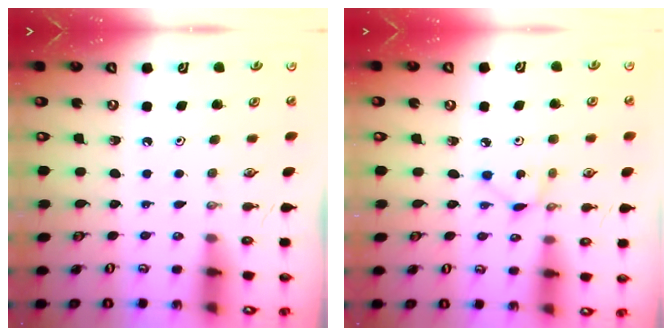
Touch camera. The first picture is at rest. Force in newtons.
{"total": 1.9, "press": 1.9, "slide": 0.2}